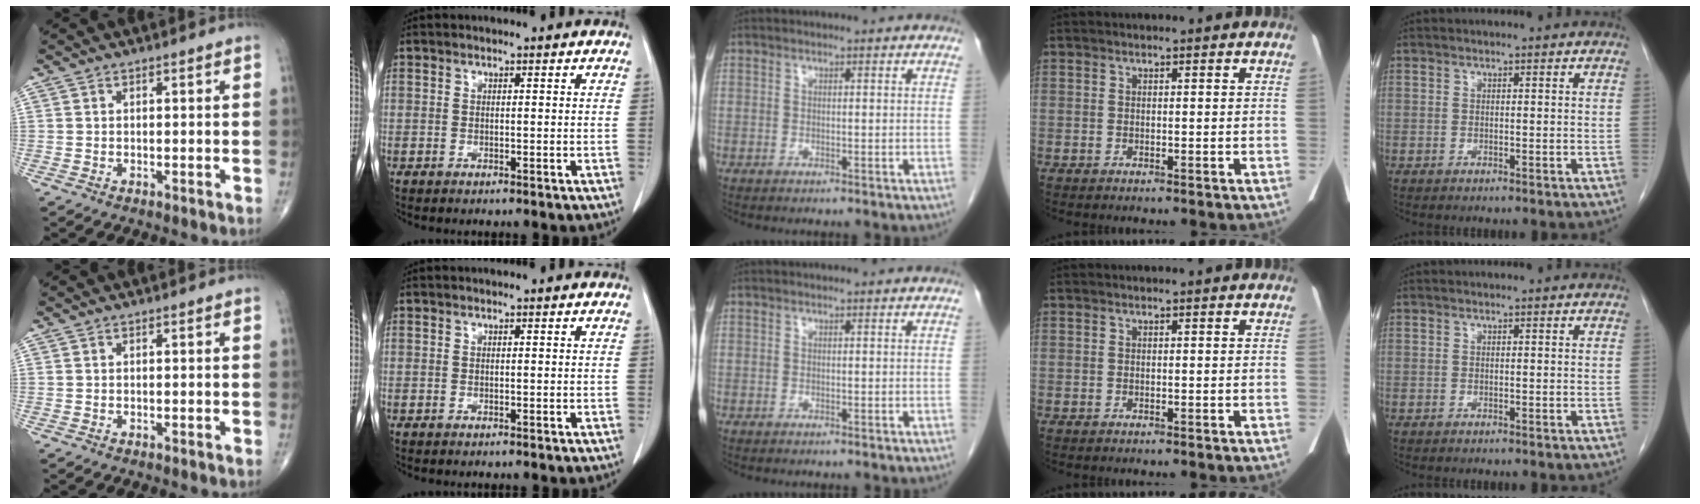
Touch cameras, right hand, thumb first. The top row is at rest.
{}